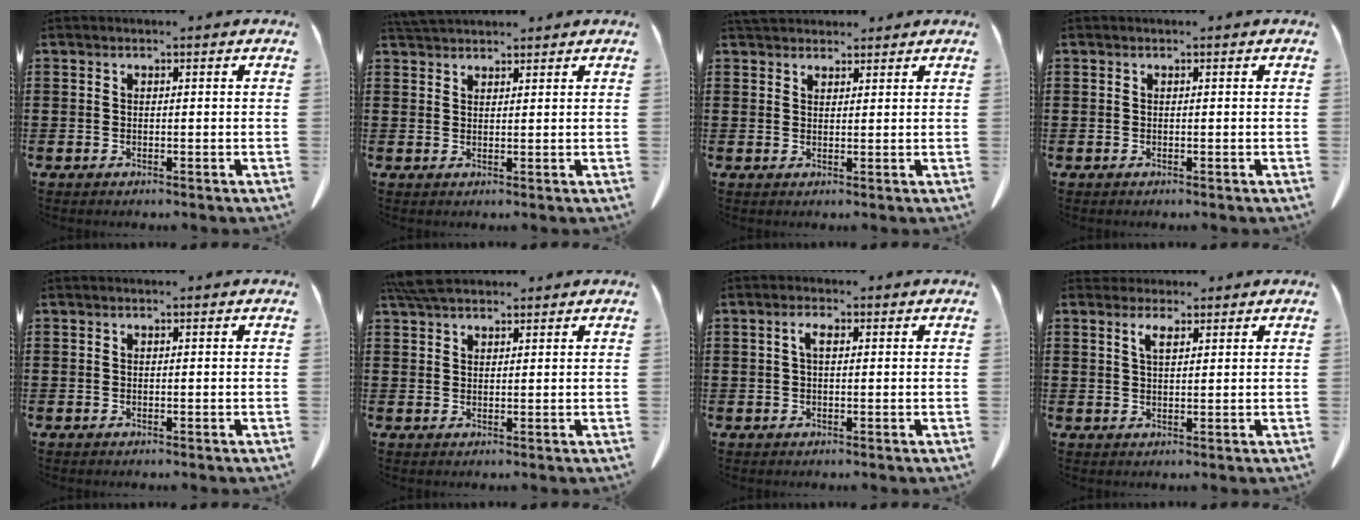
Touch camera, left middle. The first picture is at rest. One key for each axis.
{"total": 2.8, "fx": 2.7, "fy": 0.6, "fz": 0.6, "tx": -0.020, "ty": -0.004, "tz": 0.053}
{"total": 2.7, "fx": 2.5, "fy": 0.8, "fz": 0.3, "tx": -0.012, "ty": -0.004, "tz": 0.051}
{"total": 0.0}
{"total": 0.0}
{"total": 4.5, "fx": 3.9, "fy": 1.2, "fz": 2.0, "tx": -0.050, "ty": -0.002, "tz": 0.075}
{"total": 2.4, "fx": 0.5, "fy": 0.9, "fz": 2.2, "tx": -0.046, "ty": 0.005, "tz": 0.009}
{"total": 2.8, "fx": 2.0, "fy": 0.8, "fz": 1.8, "tx": -0.040, "ty": 0.002, "tz": 0.036}